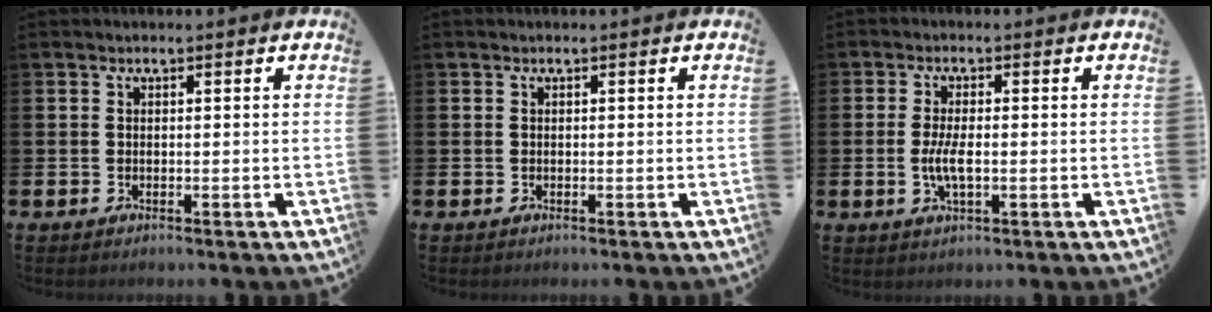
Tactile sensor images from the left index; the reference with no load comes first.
{"total": 0.0}
{"total": 3.7, "force": [-0.5, 1.3, 3.4], "torque": [-0.060, -0.004, -0.013]}